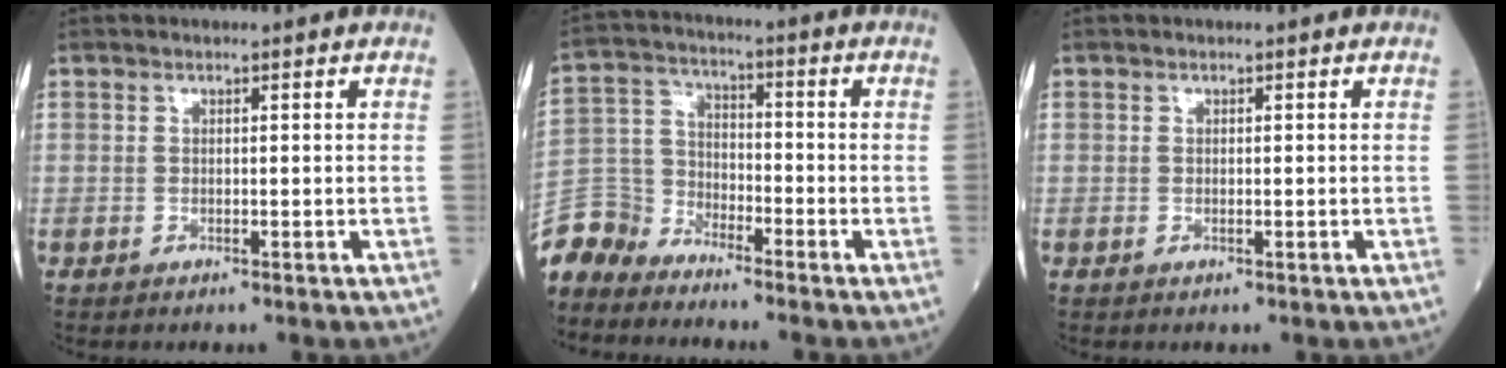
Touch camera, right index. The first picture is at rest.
{"total": 7.7, "force": [-7.3, 2.5, -0.3], "torque": [-0.002, 0.021, -0.155]}
{"total": 0.0}